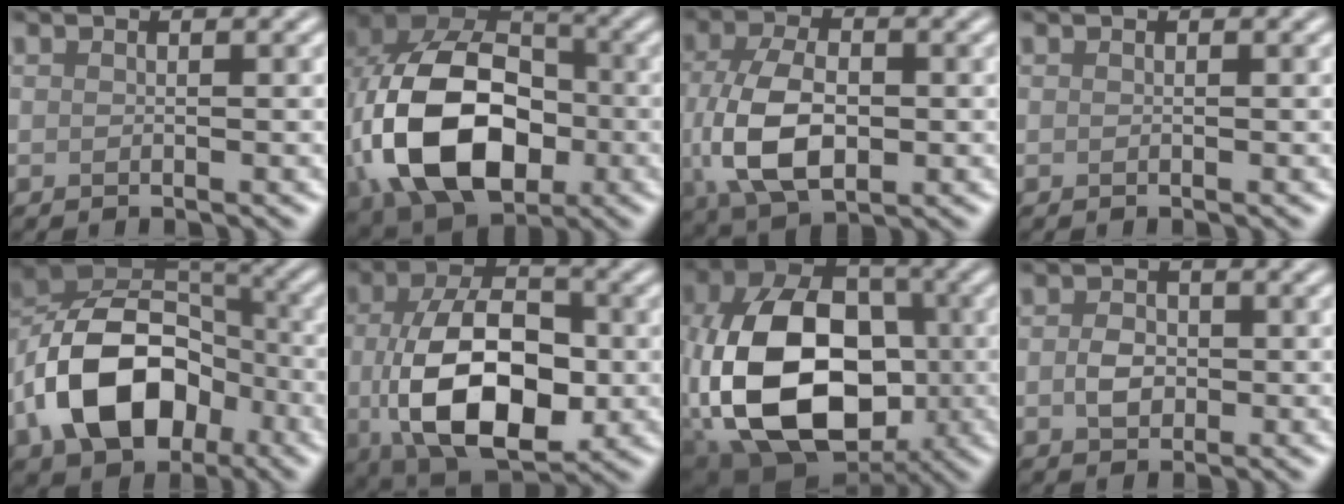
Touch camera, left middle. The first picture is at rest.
{"total": 15.8, "force": [-2.3, 11.0, 11.1], "torque": [-0.238, -0.019, -0.049]}
{"total": 8.1, "force": [-0.7, 5.0, 6.3], "torque": [-0.139, -0.007, -0.009]}
{"total": 0.0}
{"total": 12.2, "force": [-4.4, 8.1, 8.1], "torque": [-0.151, 0.007, -0.089]}
{"total": 12.3, "force": [-1.3, 7.4, 9.8], "torque": [-0.176, -0.015, -0.015]}
{"total": 15.2, "force": [-2.6, 10.6, 10.6], "torque": [-0.211, -0.009, -0.056]}
{"total": 2.2, "force": [-0.2, 1.7, 1.3], "torque": [-0.027, 0.001, -0.007]}